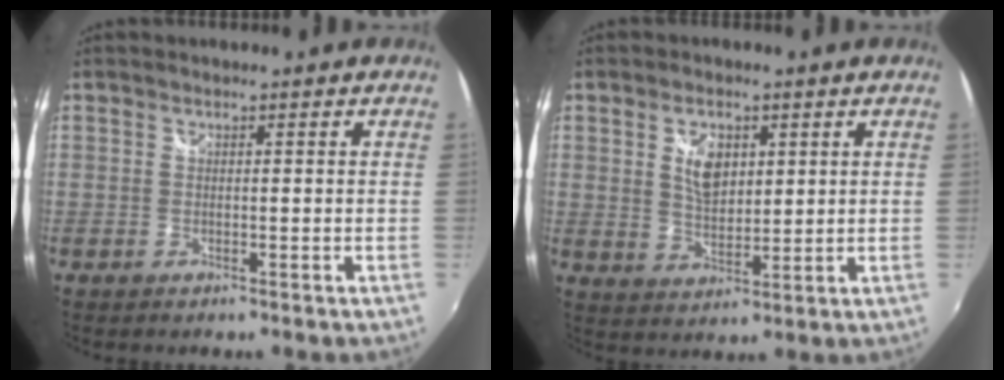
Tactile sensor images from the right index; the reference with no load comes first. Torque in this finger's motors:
{"motor_torque": [0.19, 0.04, 0.15, 0.09]}